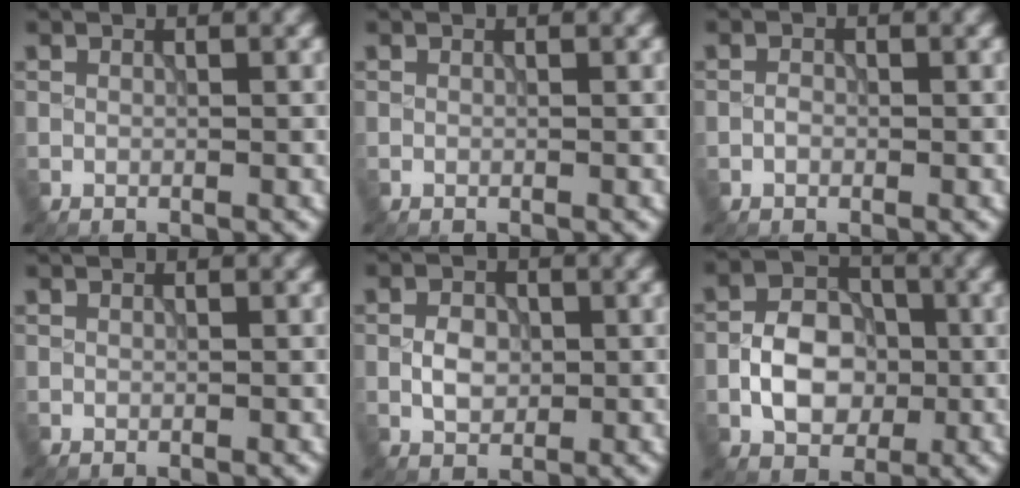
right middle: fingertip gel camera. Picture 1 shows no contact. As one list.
[{"total": 0.0}, {"total": 0.8, "force": [-0.3, 0.6, 0.5], "torque": [-0.009, 0.001, -0.009]}, {"total": 0.0}, {"total": 2.6, "force": [-0.3, 1.8, 1.8], "torque": [-0.031, 0.001, -0.008]}, {"total": 5.6, "force": [-1.2, 4.0, 3.7], "torque": [-0.060, 0.003, -0.022]}]